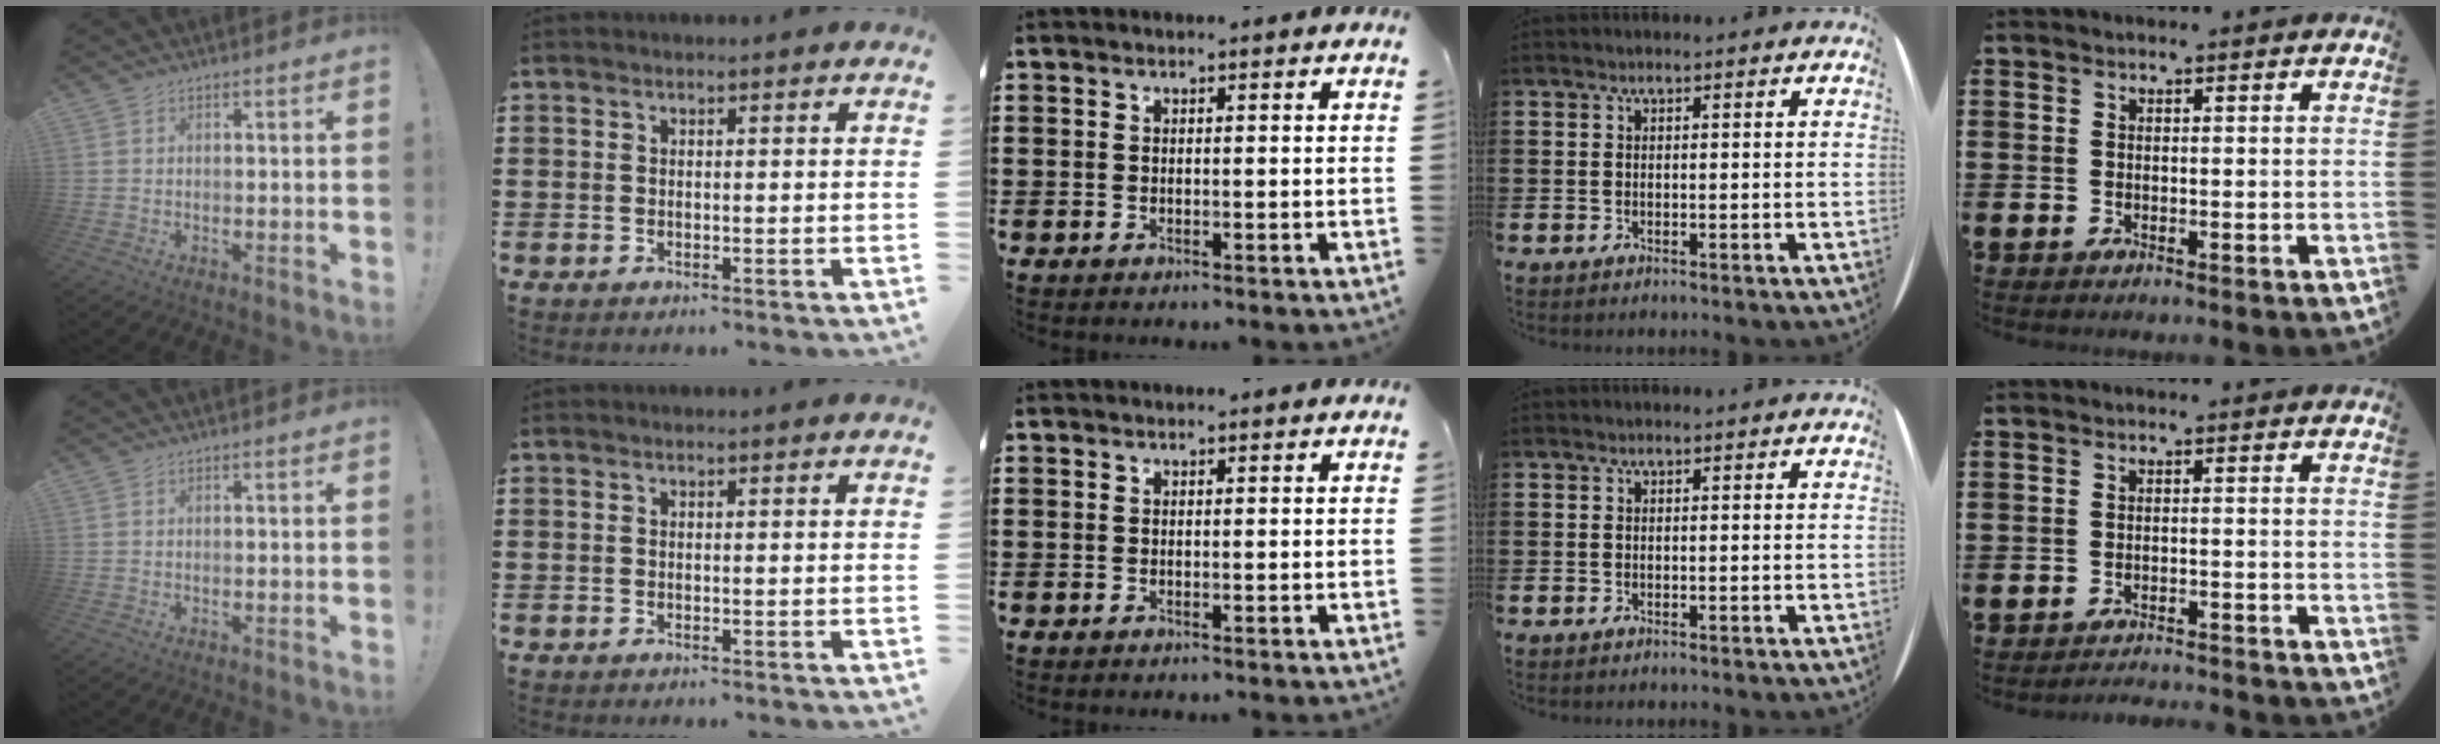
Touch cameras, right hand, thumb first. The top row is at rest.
{"little": {"total": 1.8, "force": [-1.7, -0.1, -0.1], "torque": [-0.002, 0.006, -0.037]}}